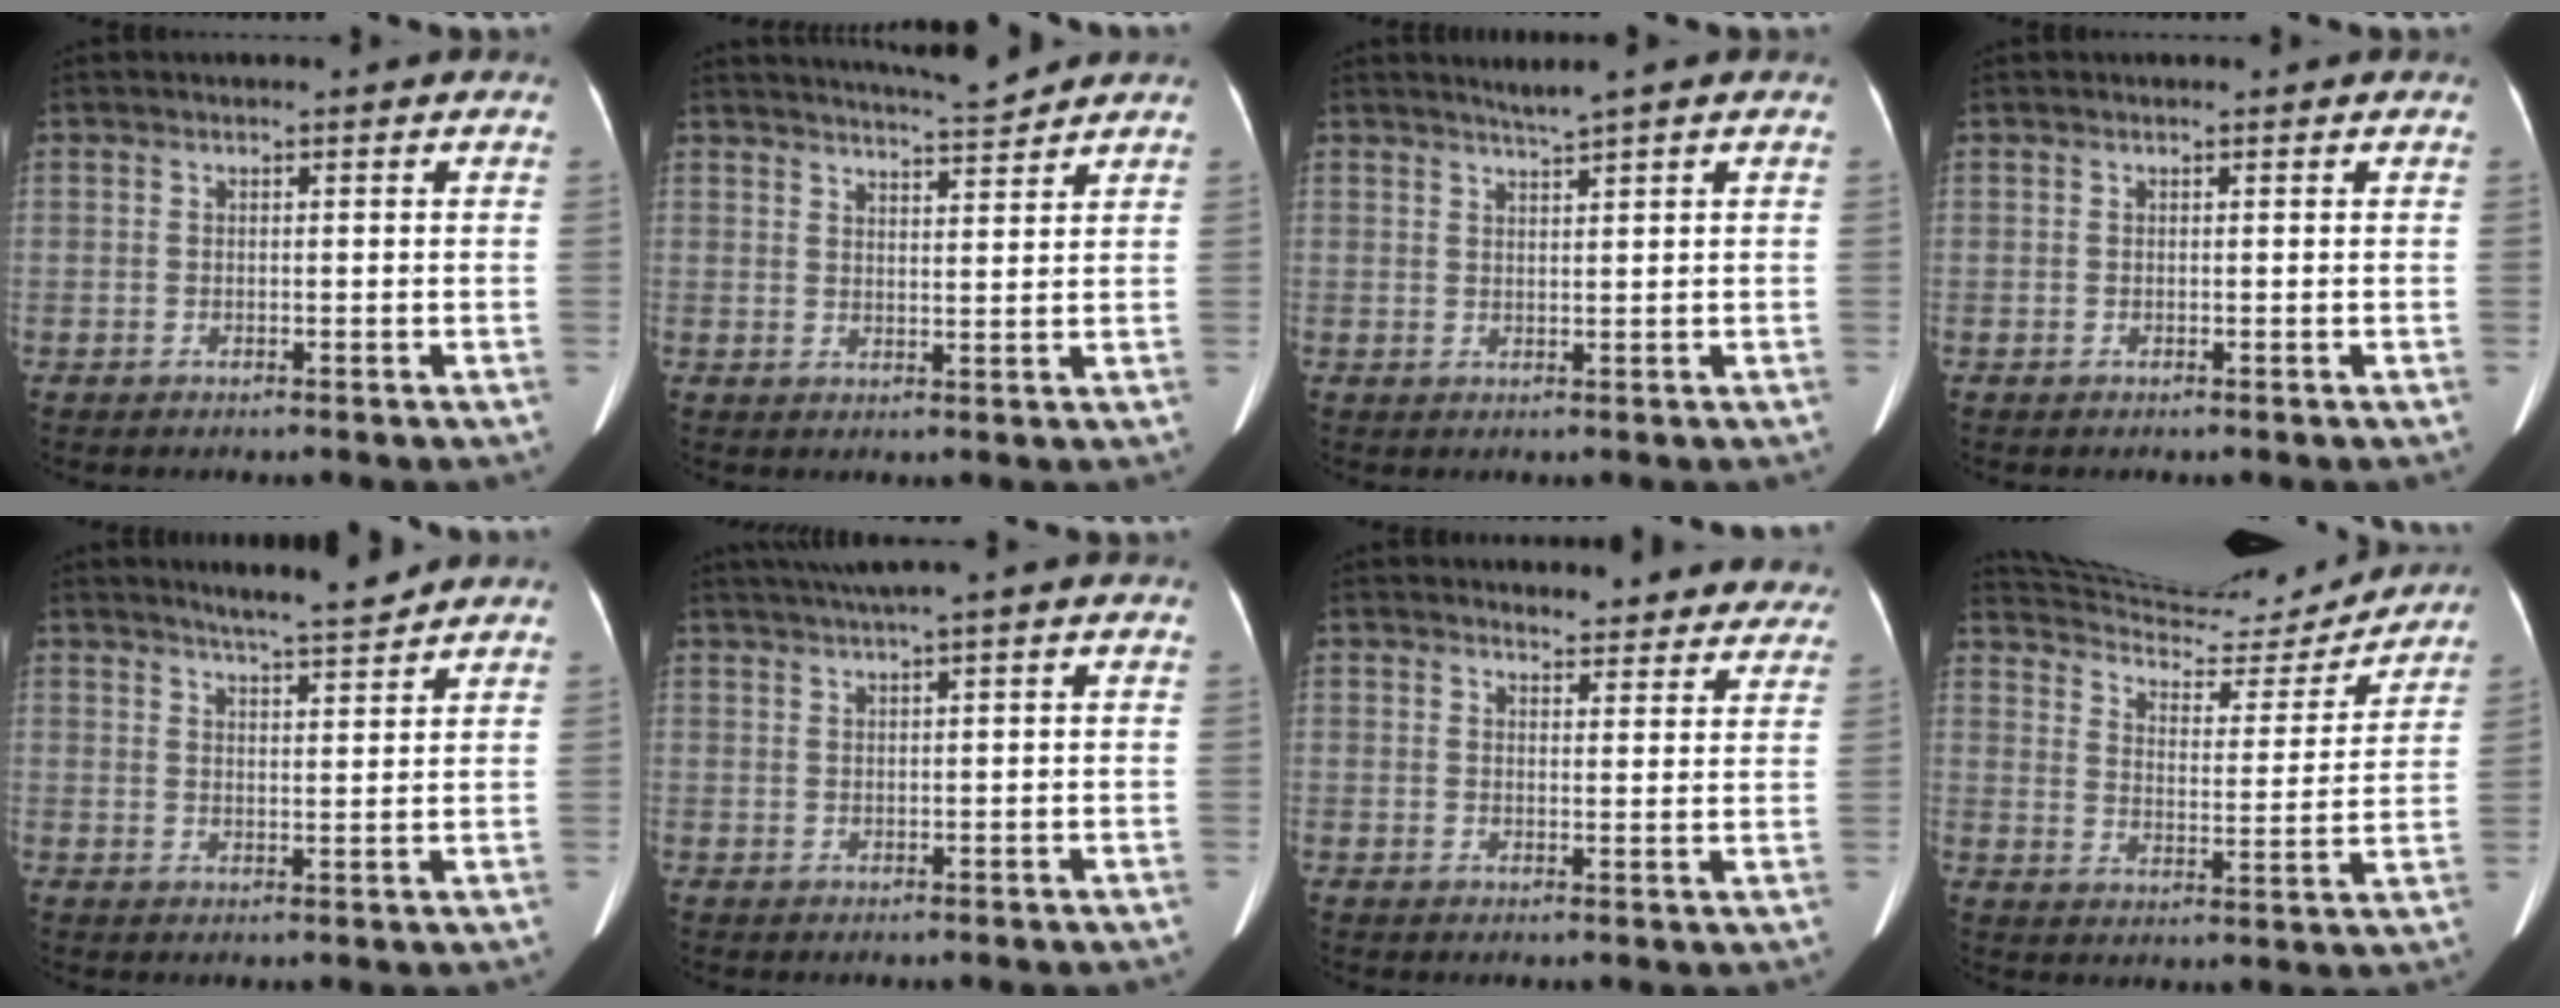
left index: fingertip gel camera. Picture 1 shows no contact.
{"total": 6.0, "force": [5.8, -0.8, 1.3], "torque": [-0.028, -0.001, 0.088]}
{"total": 2.1, "force": [1.7, -0.9, 0.8], "torque": [-0.017, -0.002, 0.035]}
{"total": 0.0}
{"total": 5.7, "force": [5.2, -0.4, 2.2], "torque": [-0.043, -0.003, 0.083]}
{"total": 4.1, "force": [2.6, -0.8, 3.0], "torque": [-0.059, 0.020, 0.052]}
{"total": 9.3, "force": [8.9, 2.6, 1.1], "torque": [0.024, -0.007, 0.081]}
{"total": 18.4, "force": [17.8, 2.6, 4.2], "torque": [-0.067, -0.020, 0.251]}